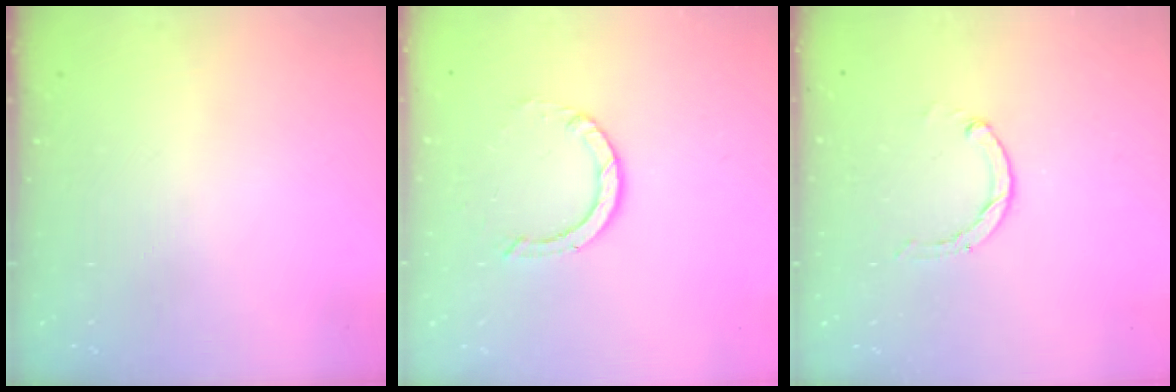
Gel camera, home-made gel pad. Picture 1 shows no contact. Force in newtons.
{"total": 2.9, "press": 2.9, "slide": 0.2}
{"total": 0.8, "press": 0.8, "slide": 0.2}